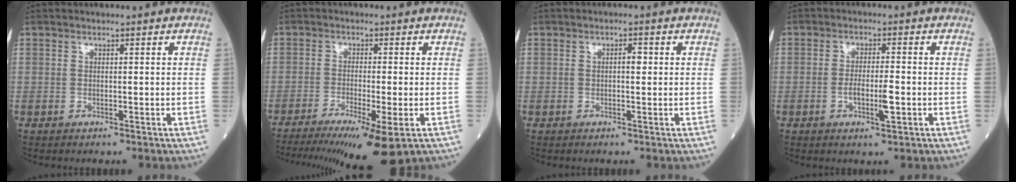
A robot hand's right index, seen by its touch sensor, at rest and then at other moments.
{"total": 13.2, "force": [-8.9, 1.1, 9.7], "torque": [-0.144, -0.031, -0.142]}
{"total": 1.6, "force": [0.2, 0.6, 1.5], "torque": [-0.026, 0.004, 0.003]}
{"total": 3.9, "force": [-1.1, 0.5, 3.7], "torque": [-0.065, -0.003, -0.019]}